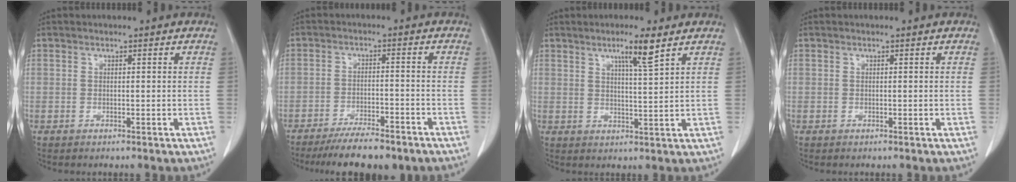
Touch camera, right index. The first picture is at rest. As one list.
[{"total": 10.7, "force": [-8.8, 1.8, 5.7], "torque": [-0.081, -0.016, -0.133]}, {"total": 5.0, "force": [3.1, -0.5, 3.9], "torque": [-0.069, -0.006, 0.053]}, {"total": 0.0}]